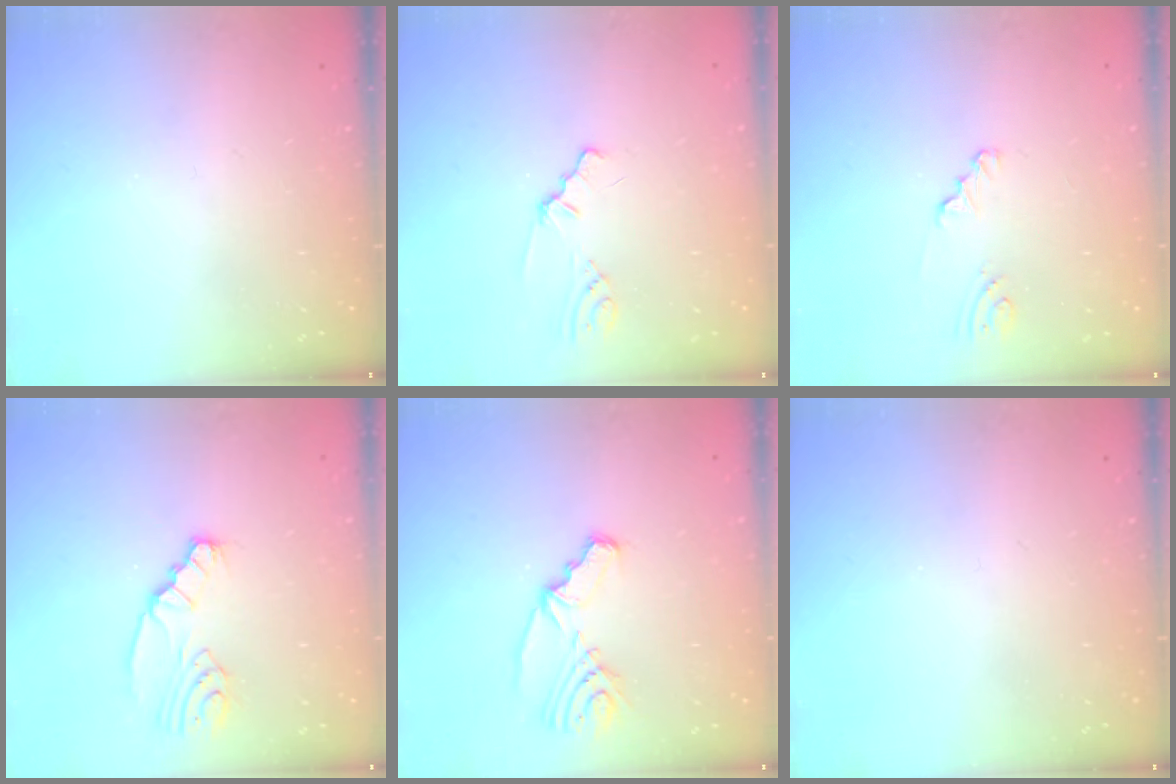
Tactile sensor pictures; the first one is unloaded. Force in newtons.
{"total": 0.9, "press": 0.9, "slide": 0.2}
{"total": 1.3, "press": 1.3, "slide": 0.1}
{"total": 2.8, "press": 2.8, "slide": 0.3}
{"total": 8.2, "press": 7.3, "slide": 3.7}
{"total": 0.0}